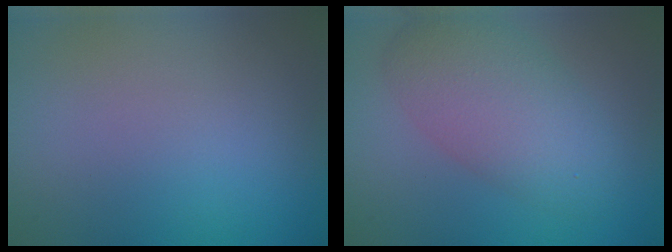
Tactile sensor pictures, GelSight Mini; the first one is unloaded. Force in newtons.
{"total": 6.0, "press": 6.0, "slide": 0.1}